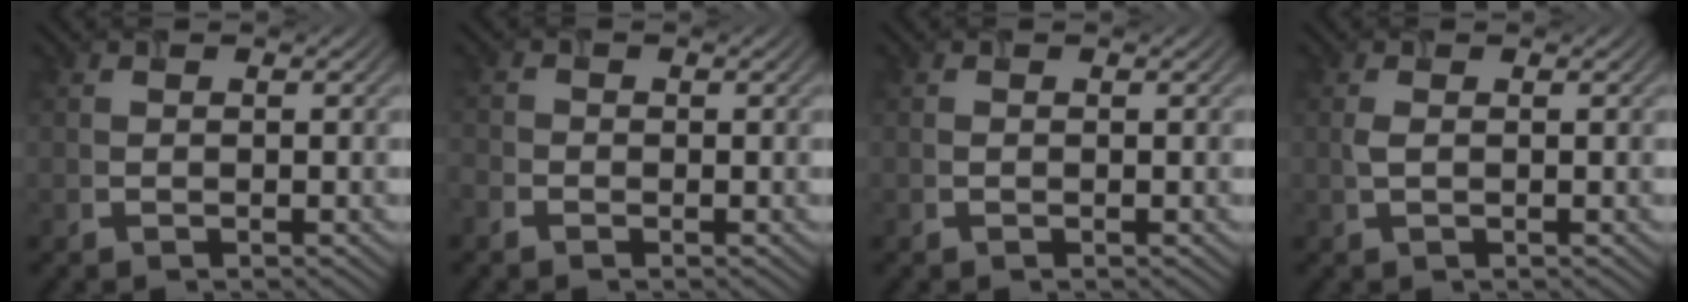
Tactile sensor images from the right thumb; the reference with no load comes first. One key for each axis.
{"total": 1.5, "fx": -1.2, "fy": 0.9, "fz": 0.3, "tx": -0.010, "ty": -0.003, "tz": -0.032}
{"total": 0.0}
{"total": 1.0, "fx": 0.1, "fy": 0.4, "fz": 1.0, "tx": -0.028, "ty": 0.001, "tz": 0.002}